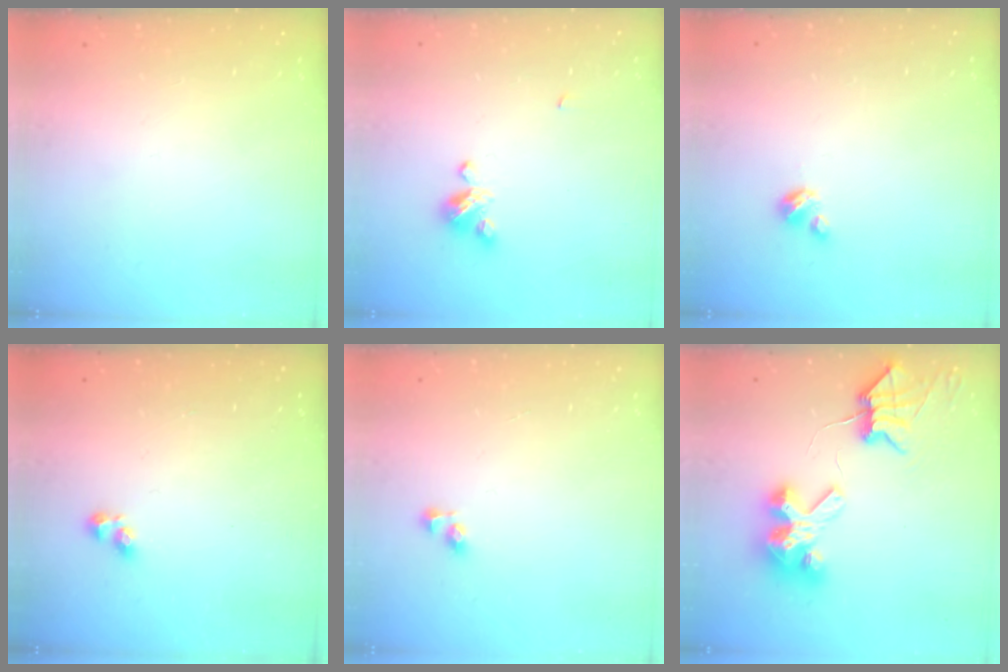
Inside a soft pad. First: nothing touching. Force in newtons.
{"total": 5.1, "press": 5.0, "slide": 0.5}
{"total": 2.9, "press": 2.9, "slide": 0.3}
{"total": 2.4, "press": 2.3, "slide": 0.4}
{"total": 3.9, "press": 3.9, "slide": 0.6}
{"total": 8.9, "press": 8.9, "slide": 0.8}